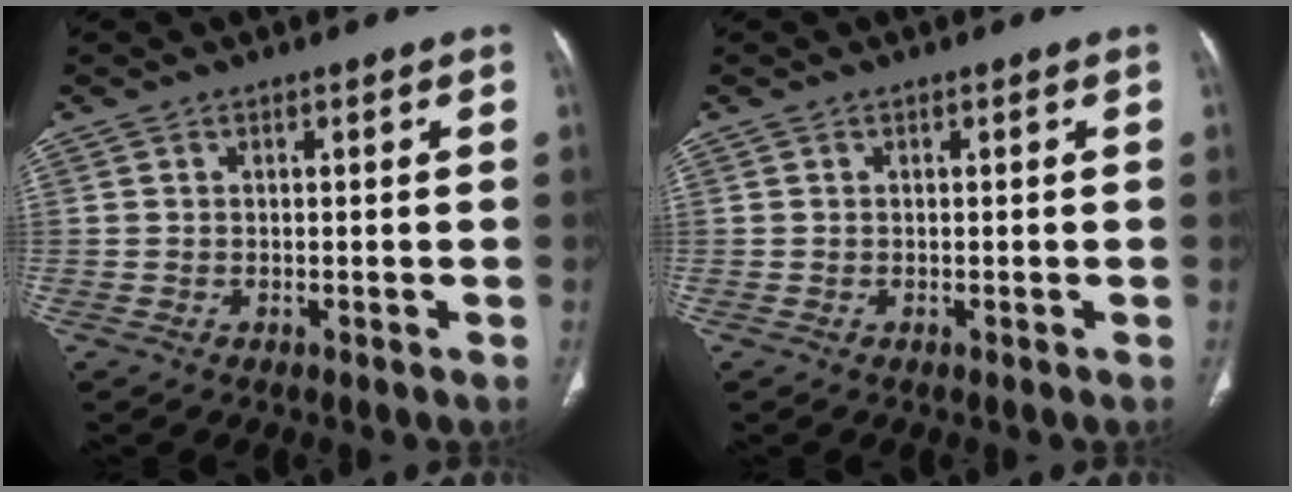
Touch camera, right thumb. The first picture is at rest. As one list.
[{"total": 0.0}]